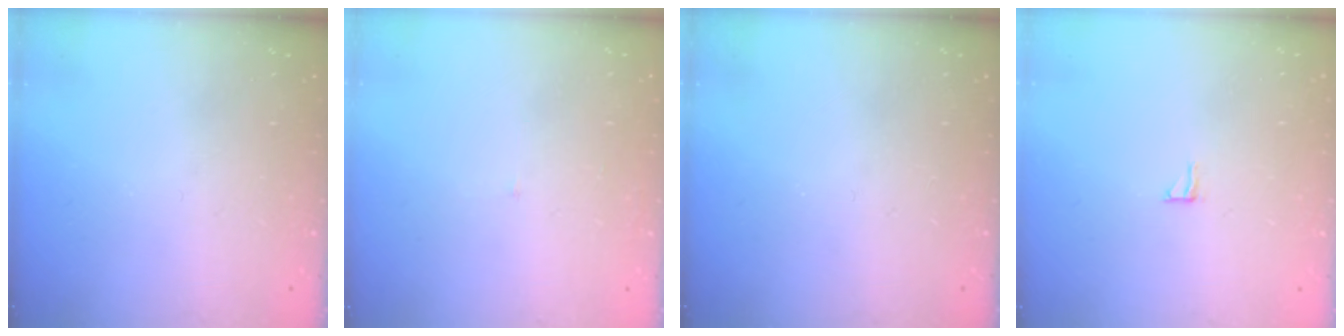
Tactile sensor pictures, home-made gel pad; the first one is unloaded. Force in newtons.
{"total": 2.0, "press": 2.0, "slide": 0.1}
{"total": 0.0}
{"total": 4.3, "press": 4.3, "slide": 0.3}